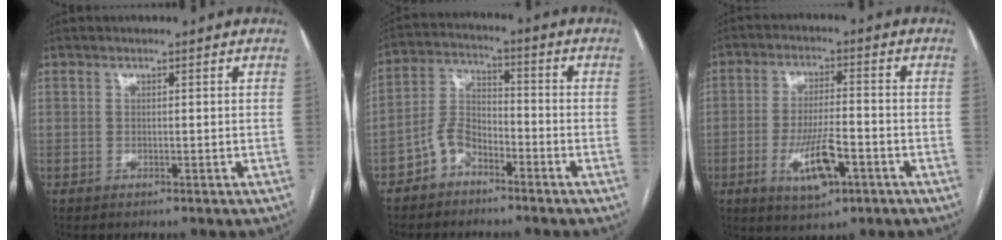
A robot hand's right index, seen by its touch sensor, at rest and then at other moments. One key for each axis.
{"total": 6.2, "fx": -4.0, "fy": 3.6, "fz": 3.0, "tx": -0.068, "ty": 0.018, "tz": -0.081}
{"total": 8.7, "fx": -3.5, "fy": 2.5, "fz": 7.6, "tx": -0.145, "ty": -0.006, "tz": -0.054}